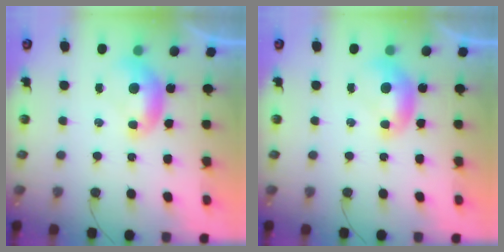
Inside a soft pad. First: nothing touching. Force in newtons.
{"total": 0.0}